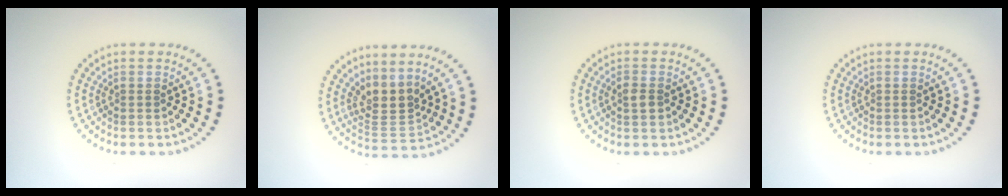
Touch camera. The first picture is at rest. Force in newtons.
{"total": 3.0, "press": 2.2, "slide": 2.0}
{"total": 1.3, "press": 1.3, "slide": 0.2}
{"total": 0.0}